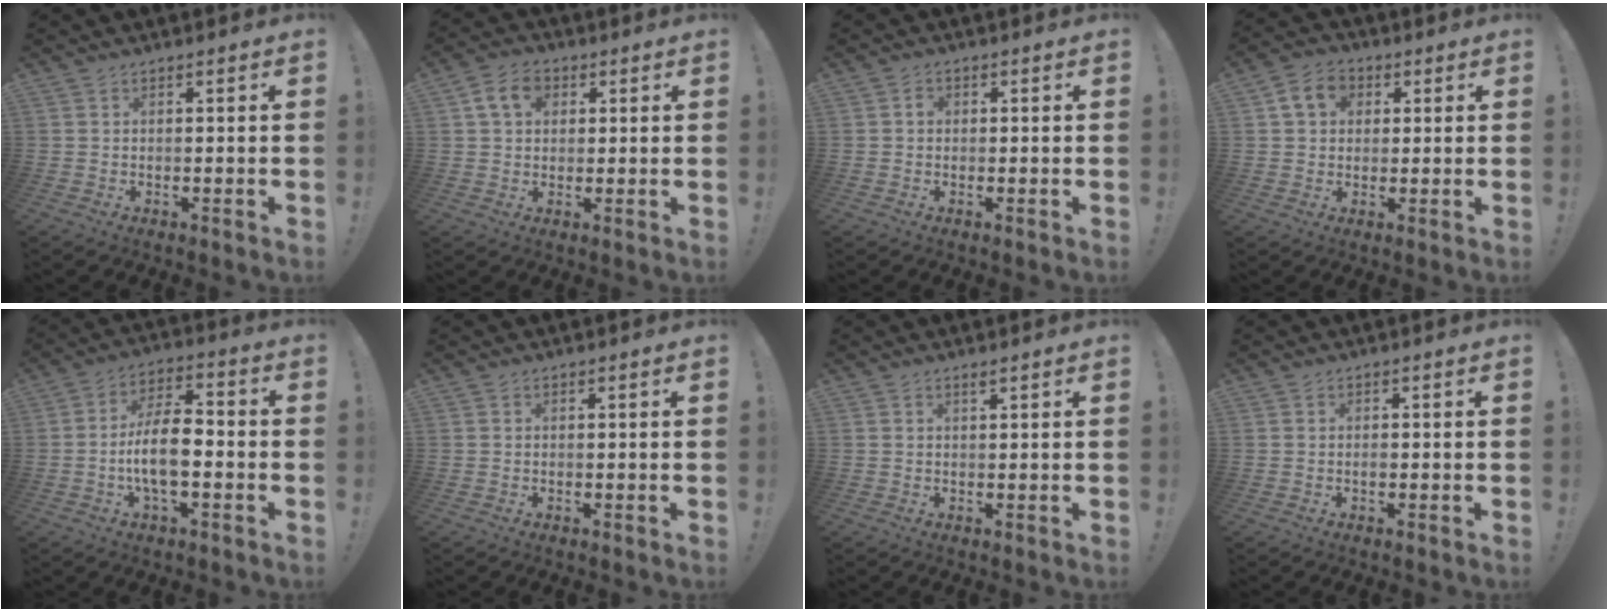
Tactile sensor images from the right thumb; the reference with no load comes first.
{"total": 7.8, "force": [2.7, 5.9, 4.4], "torque": [-0.068, 0.007, 0.052]}
{"total": 1.5, "force": [-0.2, 1.3, 0.8], "torque": [-0.012, 0.005, -0.005]}
{"total": 7.9, "force": [2.7, 6.4, 3.7], "torque": [-0.058, 0.005, 0.053]}
{"total": 11.6, "force": [-3.2, 5.1, 10.0], "torque": [-0.189, 0.012, -0.060]}
{"total": 0.0}
{"total": 1.0, "force": [0.8, 0.0, 0.5], "torque": [-0.004, -0.002, 0.013]}
{"total": 0.8, "force": [-0.4, 0.4, 0.6], "torque": [-0.006, -0.001, -0.009]}